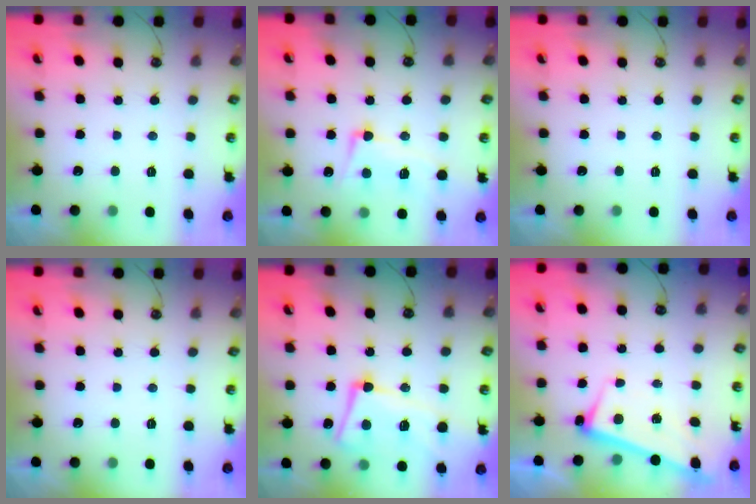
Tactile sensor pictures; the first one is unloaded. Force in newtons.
{"total": 4.7, "press": 4.5, "slide": 1.5}
{"total": 0.0}
{"total": 0.0}
{"total": 10.2, "press": 9.9, "slide": 2.5}
{"total": 2.6, "press": 2.4, "slide": 0.9}